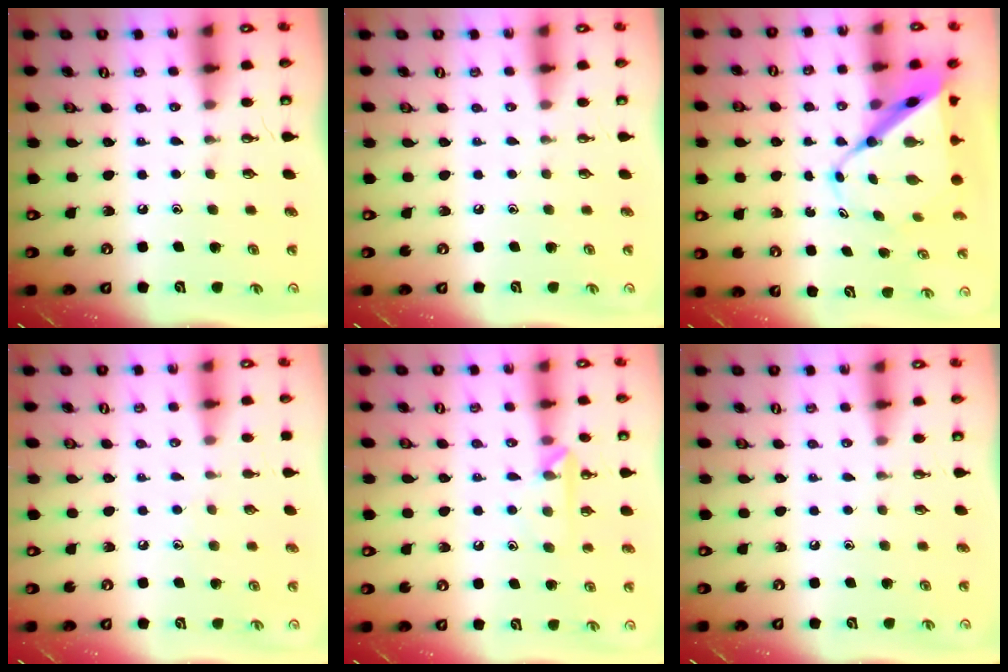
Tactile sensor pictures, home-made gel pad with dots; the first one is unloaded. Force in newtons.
{"total": 0.0}
{"total": 11.2, "press": 11.1, "slide": 1.1}
{"total": 3.2, "press": 3.1, "slide": 0.4}
{"total": 6.6, "press": 6.6, "slide": 0.8}
{"total": 0.0}